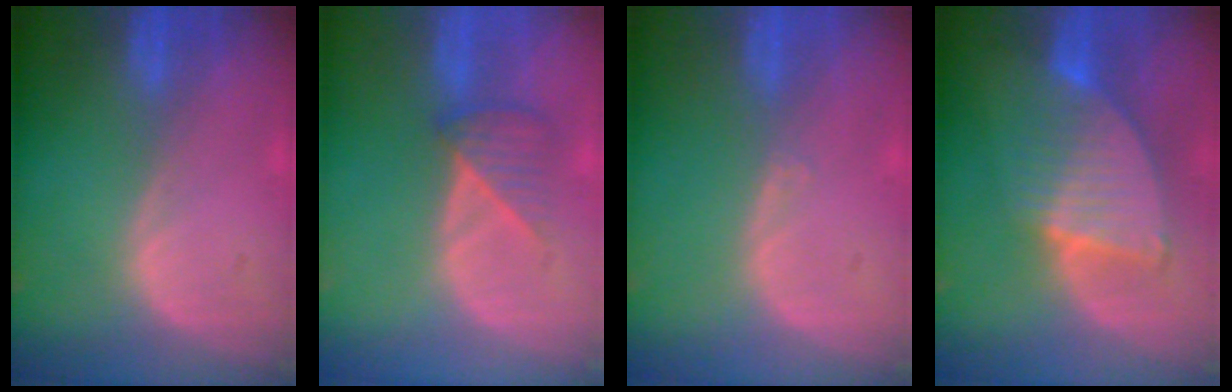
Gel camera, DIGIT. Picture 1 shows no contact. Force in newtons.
{"total": 3.5, "press": 3.5, "slide": 0.4}
{"total": 0.6, "press": 0.4, "slide": 0.4}
{"total": 7.3, "press": 6.8, "slide": 2.8}